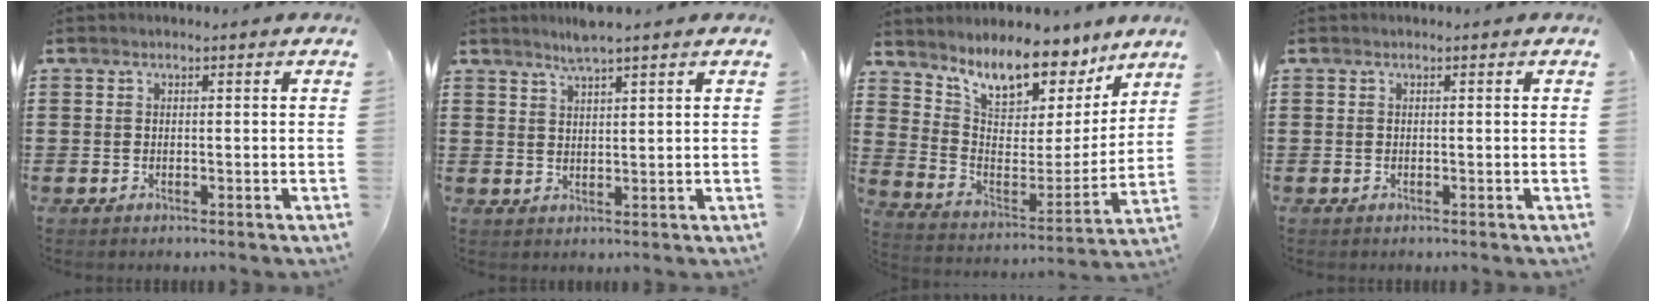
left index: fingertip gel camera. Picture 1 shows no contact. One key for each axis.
{"total": 3.5, "fx": 3.0, "fy": -0.1, "fz": 1.8, "tx": -0.041, "ty": -0.002, "tz": 0.053}
{"total": 9.5, "fx": 8.5, "fy": 3.0, "fz": 3.2, "tx": -0.083, "ty": -0.068, "tz": 0.150}
{"total": 0.0}